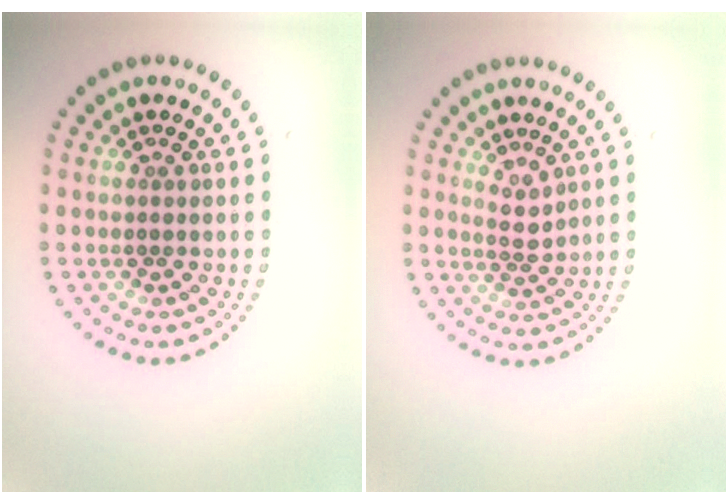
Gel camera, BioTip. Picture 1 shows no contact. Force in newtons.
{"total": 1.7, "press": 1.3, "slide": 1.2}